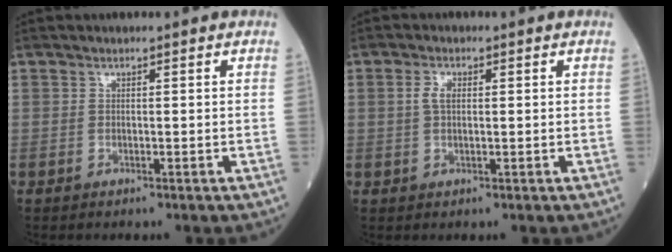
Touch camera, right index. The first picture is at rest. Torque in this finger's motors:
{"motor_torque": [0.17, 0.00, 0.04, 0.02]}